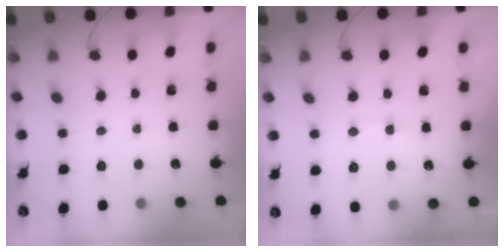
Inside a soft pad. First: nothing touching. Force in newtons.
{"total": 8.2, "press": 8.1, "slide": 1.0}